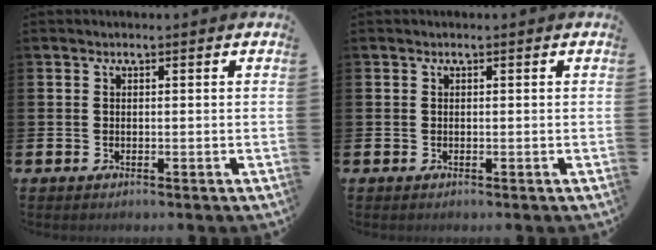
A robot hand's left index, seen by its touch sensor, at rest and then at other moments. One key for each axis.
{"total": 0.0}